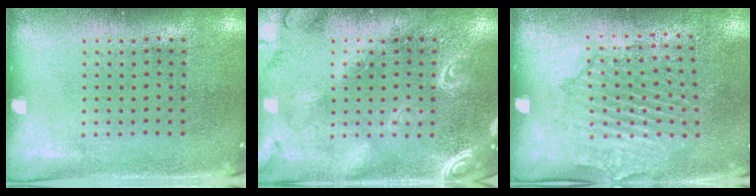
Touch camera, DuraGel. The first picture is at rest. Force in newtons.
{"total": 3.0, "press": 3.0, "slide": 0.3}
{"total": 1.6, "press": 1.6, "slide": 0.4}